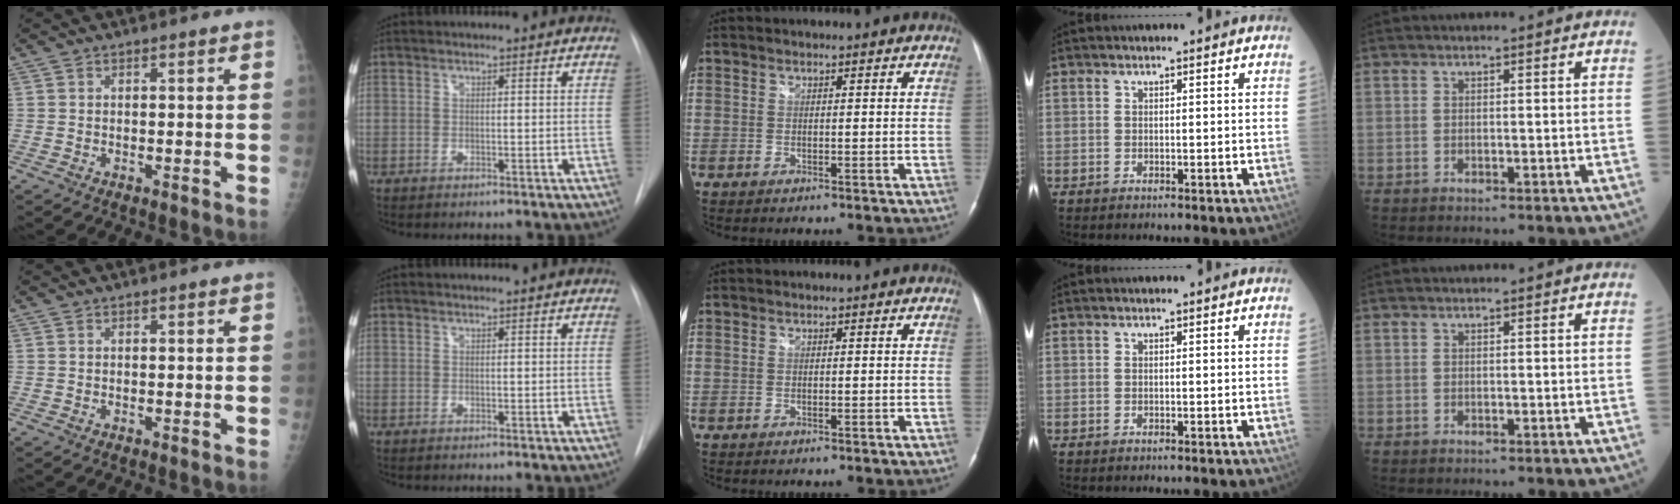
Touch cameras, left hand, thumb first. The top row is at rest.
{}